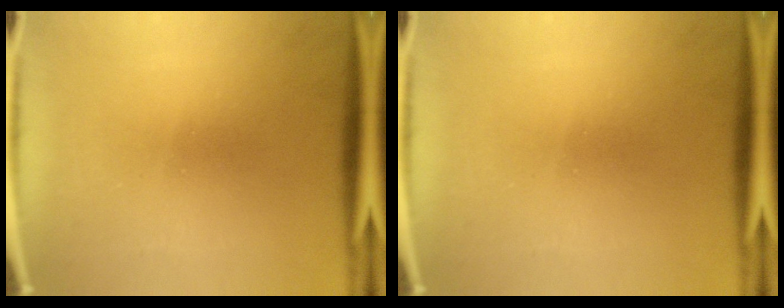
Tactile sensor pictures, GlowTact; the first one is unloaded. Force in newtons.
{"total": 0.0}